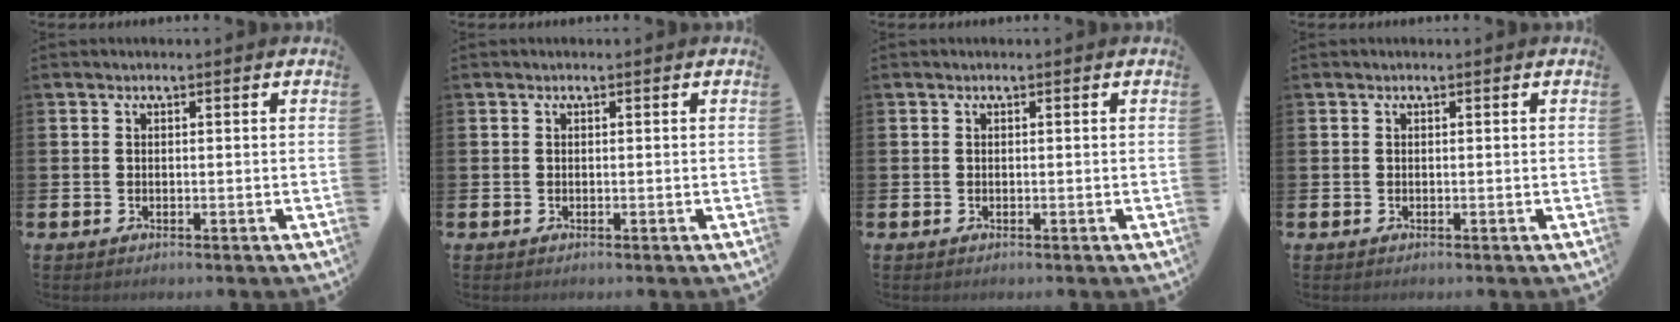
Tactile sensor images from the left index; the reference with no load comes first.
{"total": 0.0}
{"total": 0.0}
{"total": 0.0}